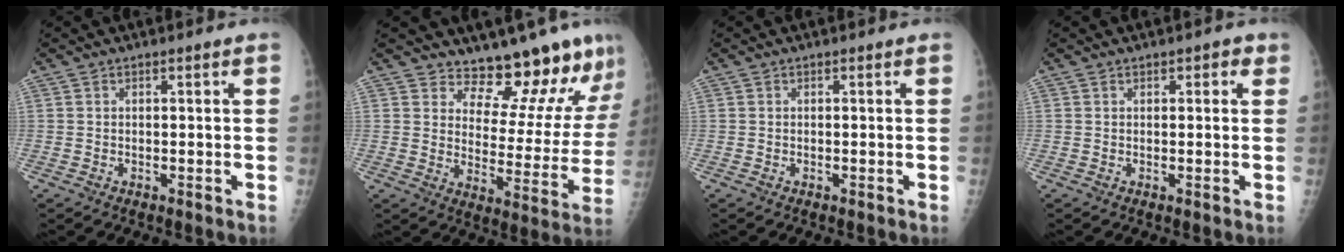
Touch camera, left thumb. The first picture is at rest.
{"total": 15.1, "force": [13.8, 4.1, 4.5], "torque": [-0.011, -0.124, 0.189]}
{"total": 0.0}
{"total": 1.5, "force": [0.8, 1.0, 0.8], "torque": [0.008, 0.000, 0.005]}